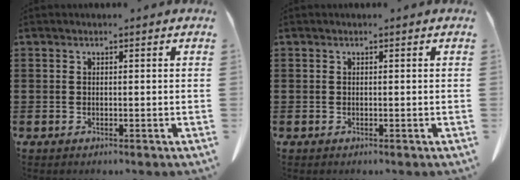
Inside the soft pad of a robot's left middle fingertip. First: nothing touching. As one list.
[{"total": 0.0}]